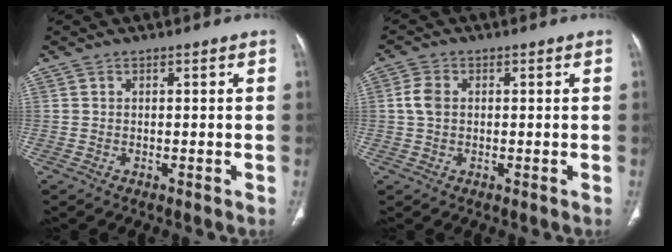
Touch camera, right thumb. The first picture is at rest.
{"total": 3.3, "force": [0.2, 2.3, 2.3], "torque": [-0.055, 0.007, -0.001]}